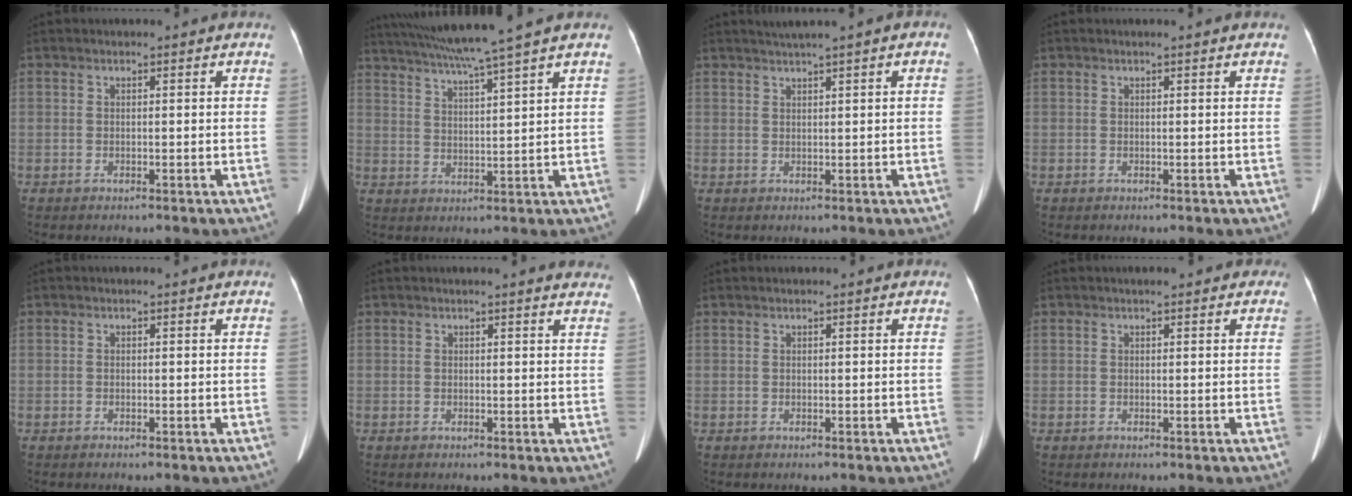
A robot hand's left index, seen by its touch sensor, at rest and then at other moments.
{"total": 11.0, "force": [9.2, -2.3, 5.6], "torque": [-0.100, 0.005, 0.148]}
{"total": 2.9, "force": [1.8, -0.1, 2.3], "torque": [-0.040, 0.018, 0.031]}
{"total": 0.7, "force": [0.6, -0.1, 0.3], "torque": [-0.001, 0.007, 0.010]}
{"total": 0.0}
{"total": 7.5, "force": [7.0, 0.9, 2.6], "torque": [-0.016, -0.001, 0.053]}
{"total": 0.0}
{"total": 1.8, "force": [1.2, 0.7, 1.1], "torque": [-0.006, 0.010, 0.010]}